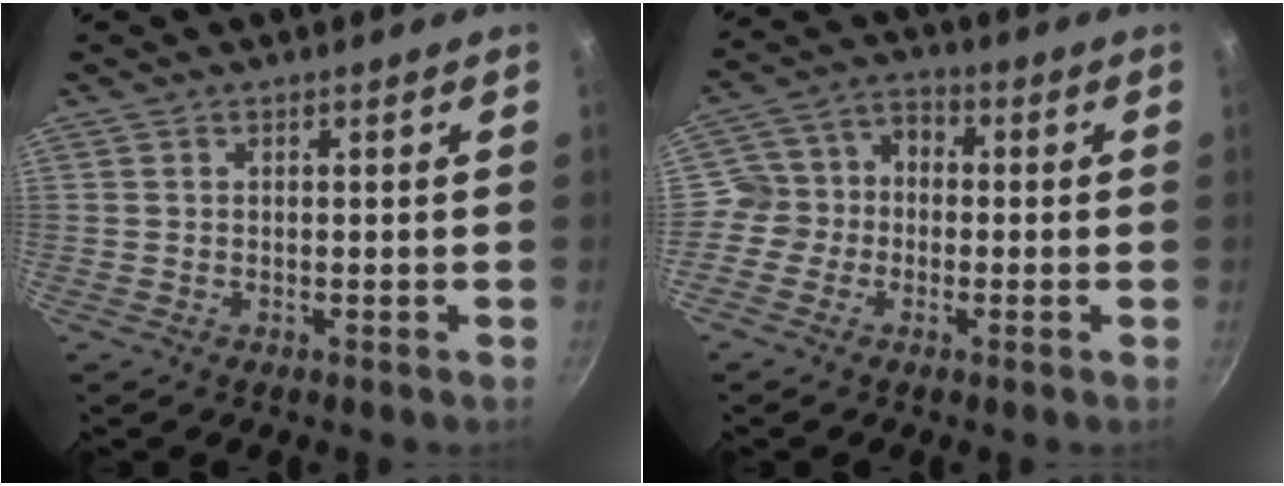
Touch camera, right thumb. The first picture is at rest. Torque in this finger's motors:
{"motor_torque": [0.12, -0.08, 0.05, 0.10, 0.04]}